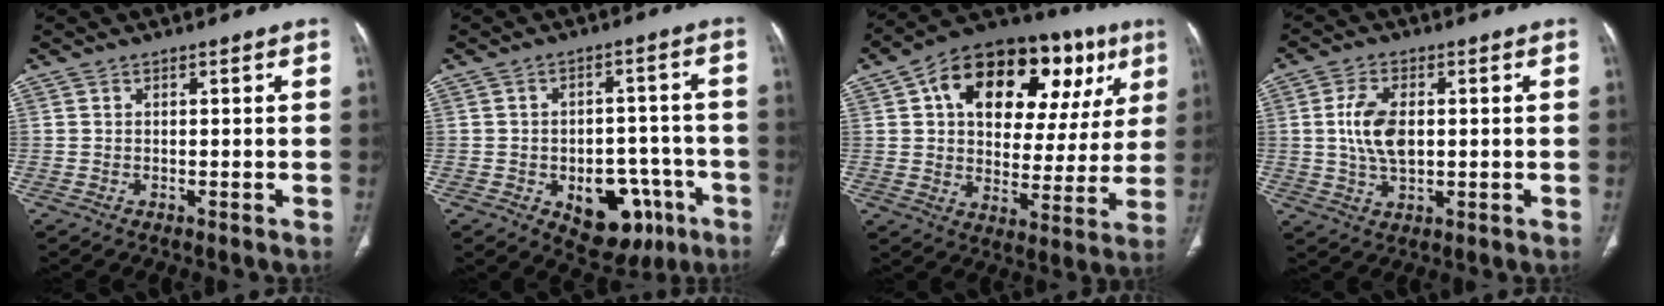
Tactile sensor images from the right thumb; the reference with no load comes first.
{"total": 13.6, "force": [-5.6, 8.6, 8.9], "torque": [-0.076, 0.039, -0.063]}
{"total": 27.6, "force": [10.9, 15.6, 20.0], "torque": [-0.251, 0.030, 0.167]}
{"total": 8.2, "force": [0.8, 4.6, 6.8], "torque": [-0.132, -0.002, 0.017]}